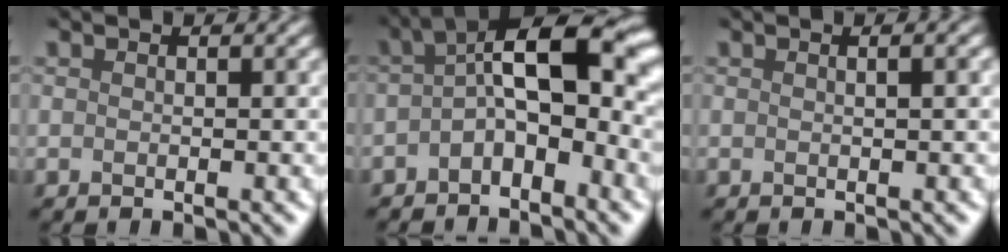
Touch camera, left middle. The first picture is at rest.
{"total": 5.8, "force": [-0.9, 1.8, 5.5], "torque": [-0.101, 0.027, -0.019]}
{"total": 2.5, "force": [0.8, 1.3, 1.9], "torque": [0.001, 0.014, -0.014]}